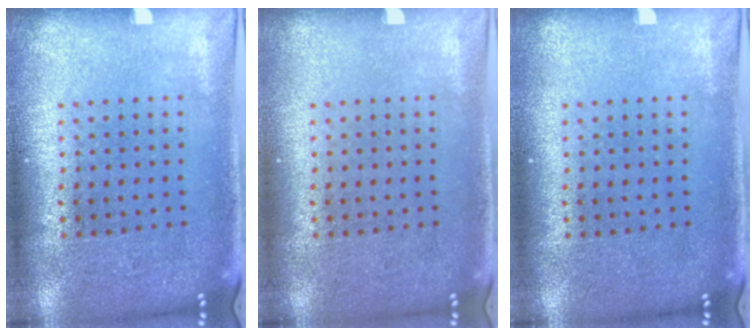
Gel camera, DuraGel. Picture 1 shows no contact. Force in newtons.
{"total": 0.0}
{"total": 0.0}